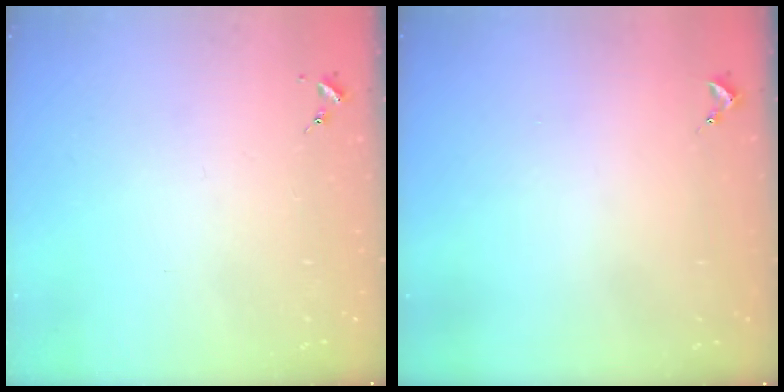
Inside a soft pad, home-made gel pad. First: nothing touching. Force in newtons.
{"total": 0.9, "press": 0.9, "slide": 0.0}